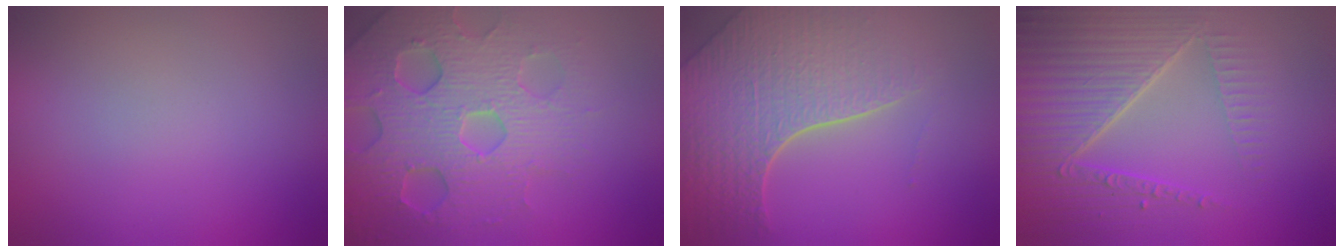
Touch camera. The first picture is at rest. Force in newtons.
{"total": 7.3, "press": 7.1, "slide": 1.7}
{"total": 7.6, "press": 5.6, "slide": 5.1}
{"total": 6.9, "press": 5.3, "slide": 4.4}